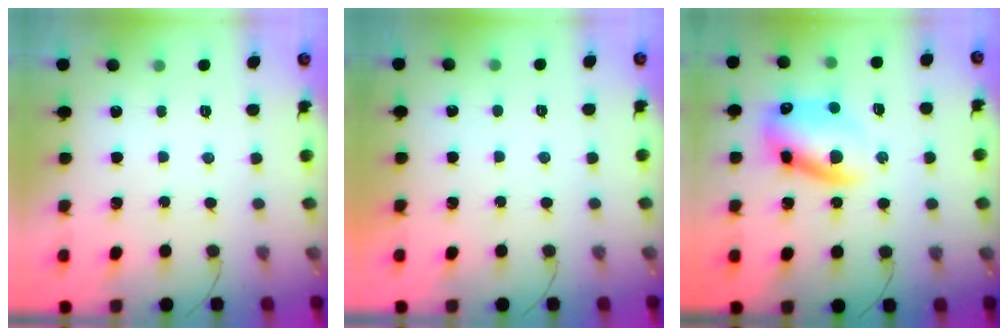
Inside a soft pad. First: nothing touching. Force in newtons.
{"total": 1.0, "press": 0.9, "slide": 0.2}
{"total": 13.2, "press": 12.9, "slide": 2.7}